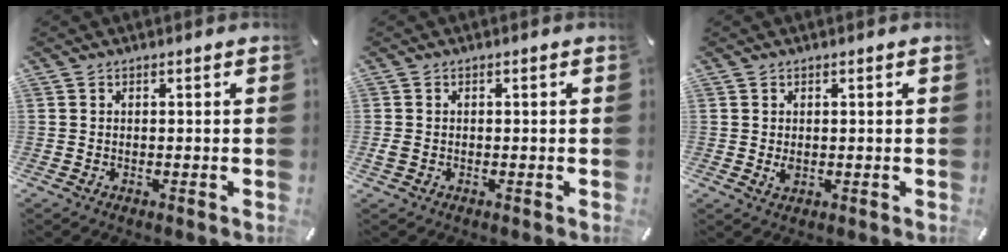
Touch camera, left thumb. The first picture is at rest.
{"total": 1.2, "force": [-0.2, 0.8, 0.8], "torque": [-0.016, 0.003, -0.005]}
{"total": 2.6, "force": [0.1, 2.0, 1.7], "torque": [-0.029, -0.002, 0.001]}